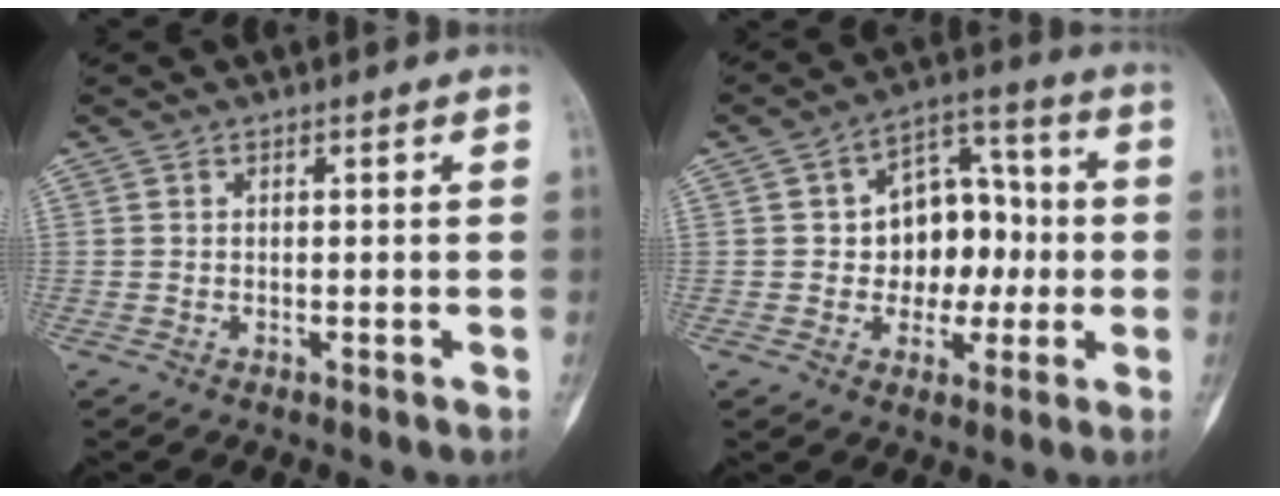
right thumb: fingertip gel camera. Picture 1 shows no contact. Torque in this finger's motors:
{"motor_torque": [-0.62, 1.08, 0.50, -0.38, 0.08]}